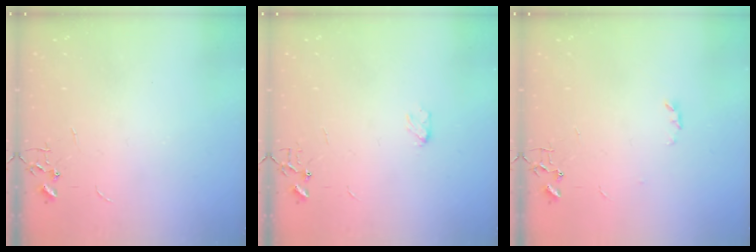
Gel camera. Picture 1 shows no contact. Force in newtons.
{"total": 3.3, "press": 3.3, "slide": 0.6}
{"total": 2.8, "press": 2.7, "slide": 0.5}